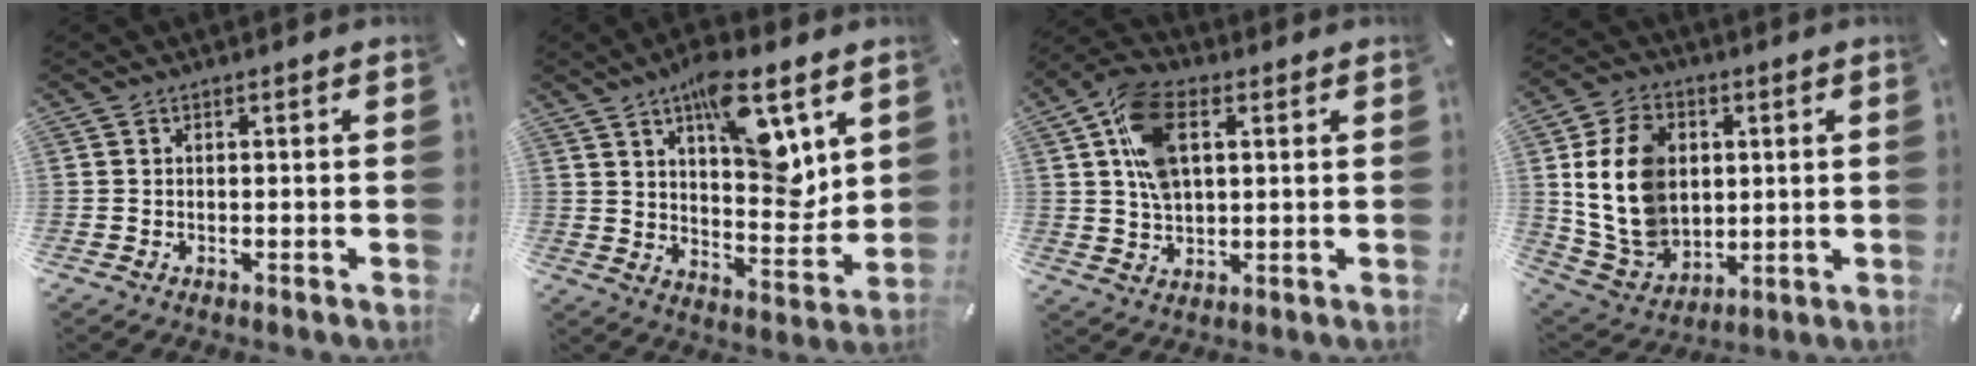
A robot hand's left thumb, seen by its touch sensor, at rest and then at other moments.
{"total": 15.6, "force": [8.6, 6.6, 11.2], "torque": [-0.150, -0.055, 0.143]}
{"total": 12.1, "force": [3.3, 7.5, 8.9], "torque": [-0.187, 0.005, 0.062]}
{"total": 15.4, "force": [2.7, 12.5, 8.6], "torque": [-0.191, 0.000, 0.051]}